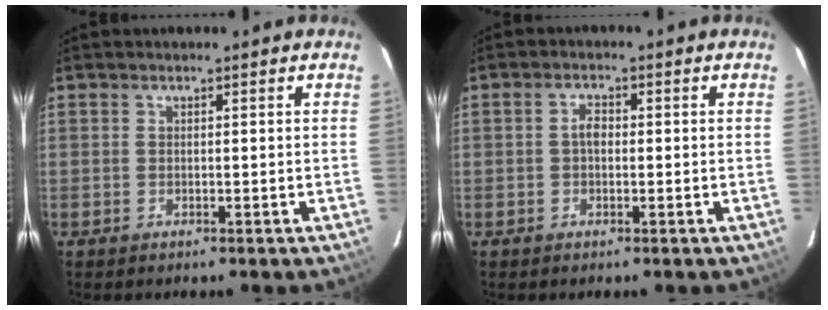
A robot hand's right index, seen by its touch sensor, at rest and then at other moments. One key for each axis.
{"total": 2.0, "fx": -0.1, "fy": 1.3, "fz": 1.5, "tx": -0.029, "ty": 0.008, "tz": -0.004}